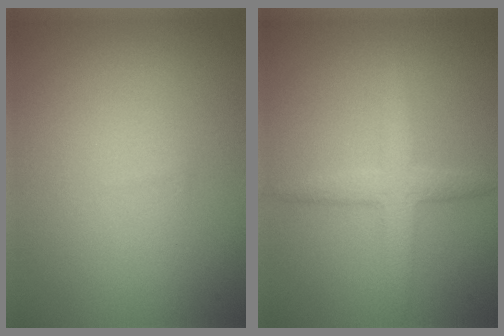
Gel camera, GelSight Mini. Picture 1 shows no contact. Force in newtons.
{"total": 2.9, "press": 2.9, "slide": 0.1}